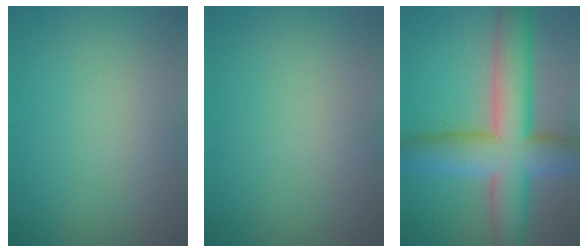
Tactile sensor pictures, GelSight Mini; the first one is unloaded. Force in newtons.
{"total": 0.0}
{"total": 10.4, "press": 10.4, "slide": 0.5}